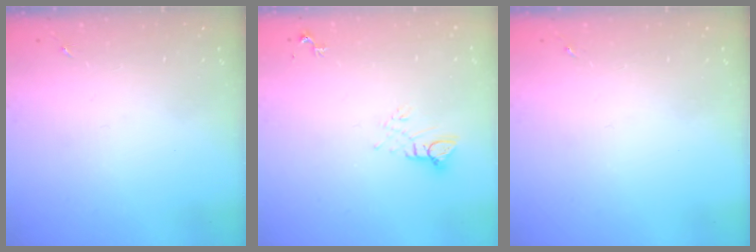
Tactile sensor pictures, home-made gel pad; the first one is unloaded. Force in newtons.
{"total": 5.7, "press": 5.7, "slide": 0.3}
{"total": 0.0}